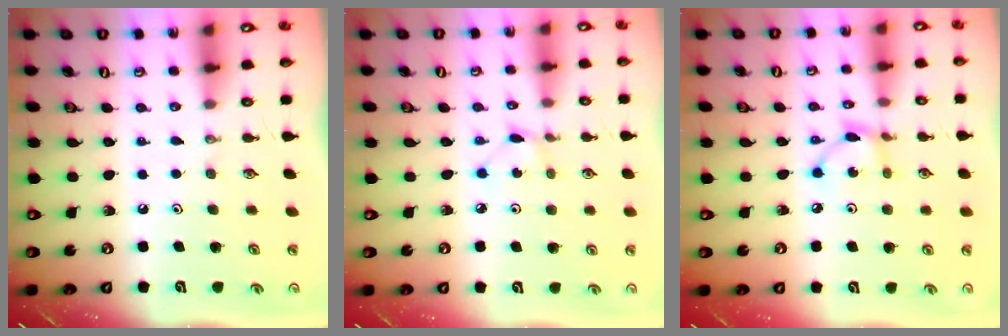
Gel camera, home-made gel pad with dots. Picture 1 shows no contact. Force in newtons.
{"total": 1.2, "press": 1.2, "slide": 0.1}
{"total": 4.0, "press": 4.0, "slide": 0.2}